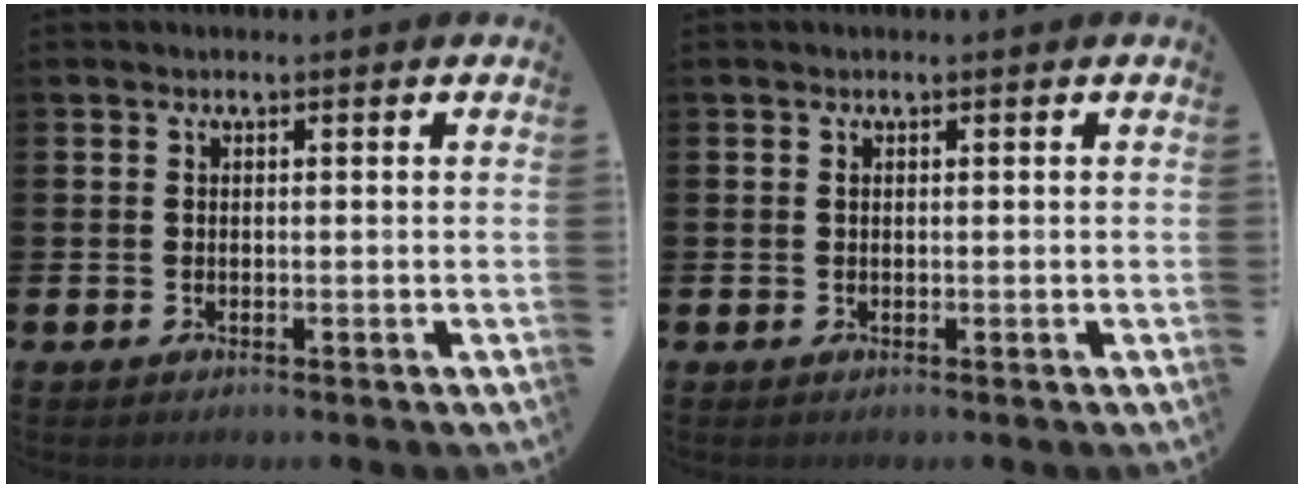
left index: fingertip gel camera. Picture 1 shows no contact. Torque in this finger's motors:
{"motor_torque": [0.09, 0.03, -0.11, -0.15]}